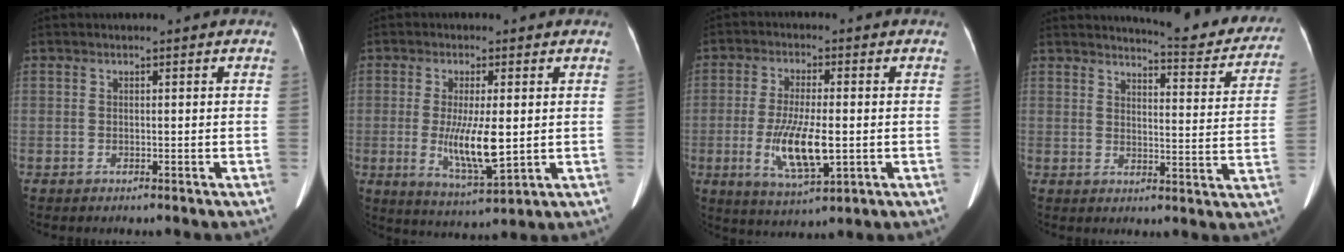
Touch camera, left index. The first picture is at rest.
{"total": 8.4, "force": [-0.3, 1.6, 8.2], "torque": [-0.160, -0.023, 0.001]}
{"total": 9.4, "force": [-1.7, 2.3, 9.0], "torque": [-0.182, -0.017, -0.024]}
{"total": 13.6, "force": [13.0, 1.5, 3.7], "torque": [-0.035, -0.051, 0.139]}